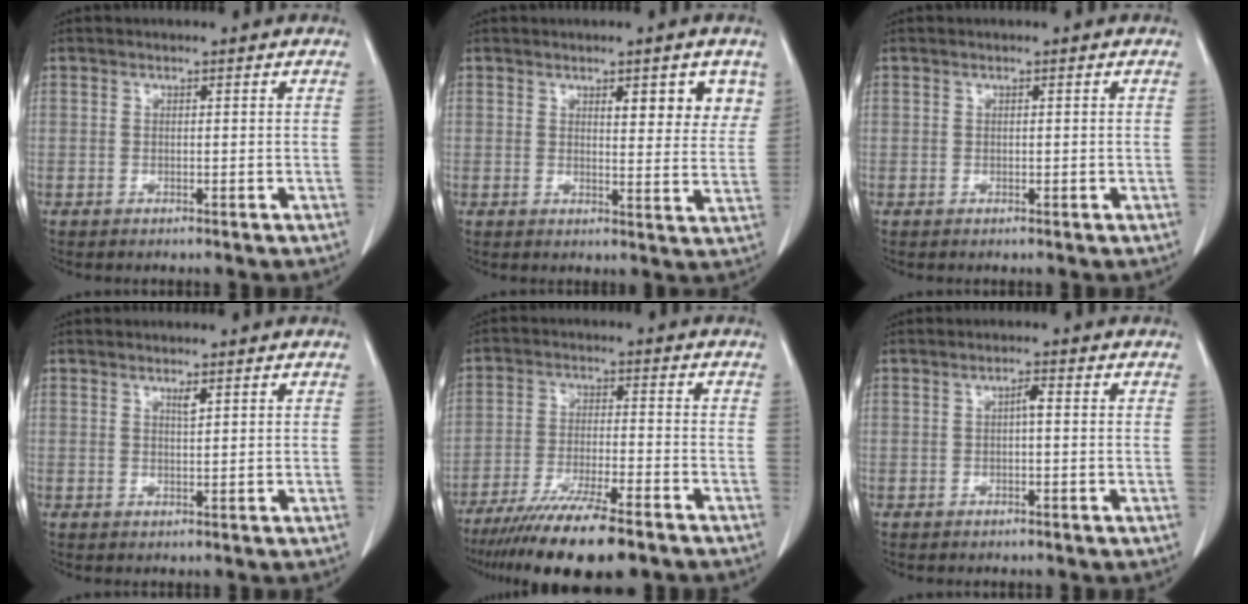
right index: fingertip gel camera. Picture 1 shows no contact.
{"total": 6.7, "force": [3.4, 1.9, 5.4], "torque": [-0.059, -0.005, 0.041]}
{"total": 0.0}
{"total": 1.1, "force": [0.7, 0.1, 0.8], "torque": [-0.016, -0.005, 0.013]}
{"total": 15.0, "force": [-11.6, 1.6, 9.4], "torque": [-0.160, -0.037, -0.190]}
{"total": 1.4, "force": [0.0, 0.2, 1.4], "torque": [-0.023, 0.004, 0.001]}